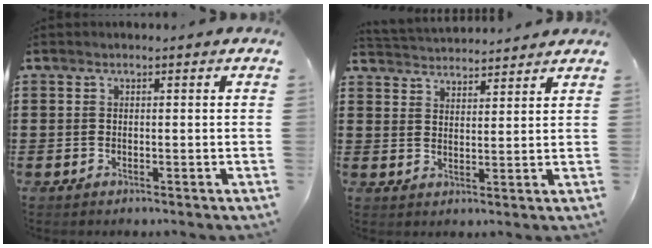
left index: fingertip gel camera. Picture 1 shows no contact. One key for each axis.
{"total": 3.2, "fx": 3.2, "fy": 0.0, "fz": -0.4, "tx": -0.005, "ty": -0.015, "tz": 0.058}